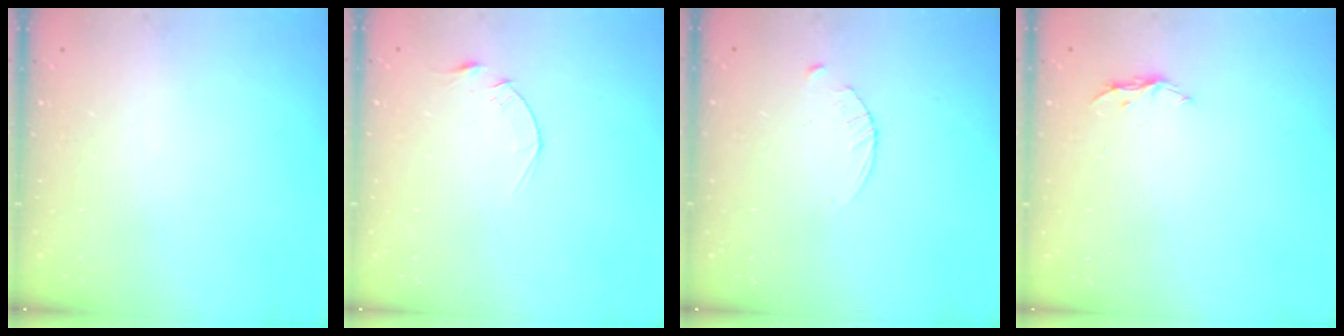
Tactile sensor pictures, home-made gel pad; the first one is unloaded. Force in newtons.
{"total": 3.1, "press": 3.1, "slide": 0.4}
{"total": 2.9, "press": 2.9, "slide": 0.4}
{"total": 4.0, "press": 4.0, "slide": 0.4}